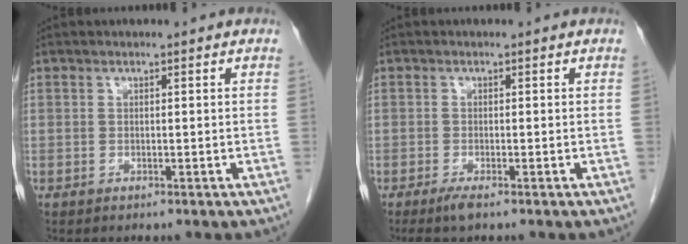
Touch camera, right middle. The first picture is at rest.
{"total": 1.9, "force": [-1.3, 0.1, 1.4], "torque": [-0.034, -0.007, -0.027]}